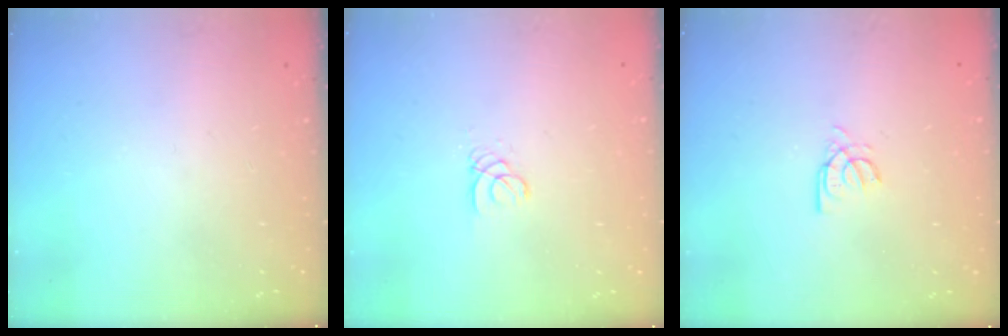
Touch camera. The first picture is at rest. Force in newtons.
{"total": 1.8, "press": 1.8, "slide": 0.2}
{"total": 4.1, "press": 4.1, "slide": 0.1}